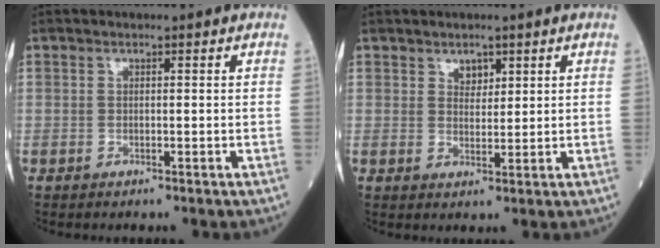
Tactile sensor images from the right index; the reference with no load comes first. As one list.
[{"total": 2.3, "force": [1.5, 1.3, 1.1], "torque": [-0.016, -0.001, 0.027]}]